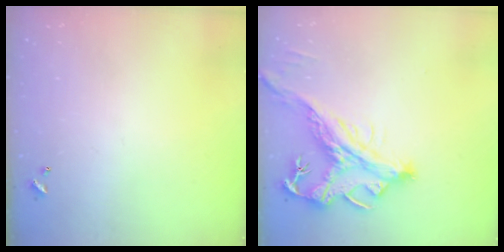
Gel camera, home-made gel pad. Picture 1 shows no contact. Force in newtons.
{"total": 4.6, "press": 4.4, "slide": 1.4}